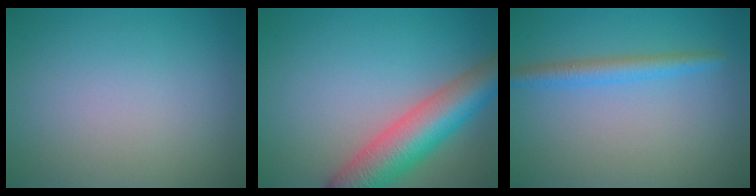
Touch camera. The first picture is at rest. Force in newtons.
{"total": 8.0, "press": 8.0, "slide": 0.3}
{"total": 2.4, "press": 2.4, "slide": 0.2}